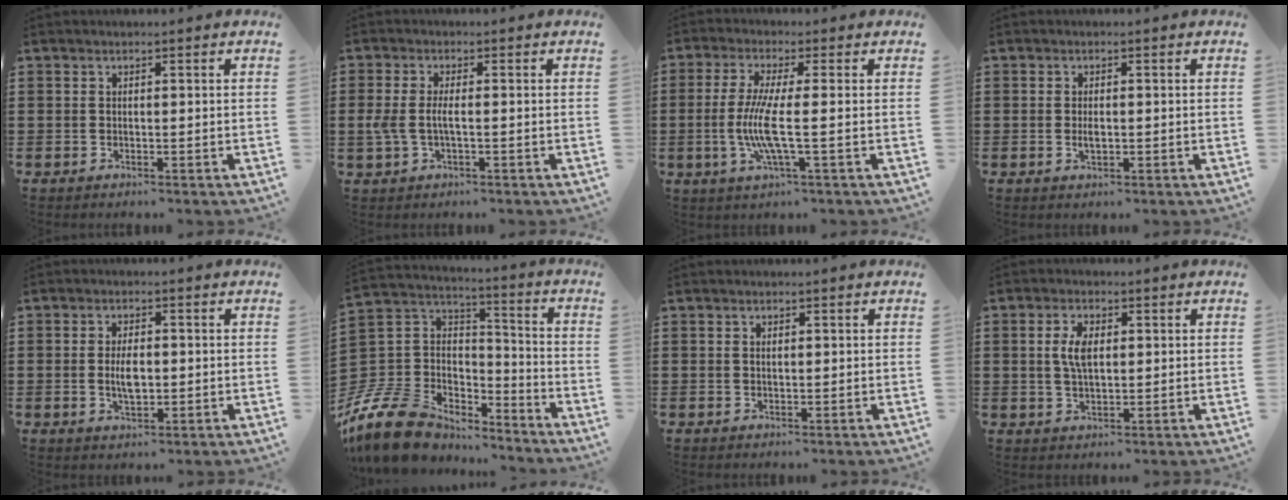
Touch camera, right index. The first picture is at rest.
{"total": 3.2, "force": [-0.6, 1.2, 2.9], "torque": [-0.083, -0.011, -0.020]}
{"total": 7.5, "force": [-1.1, 0.4, 7.4], "torque": [-0.166, -0.024, -0.030]}
{"total": 1.6, "force": [-0.1, 0.7, 1.4], "torque": [-0.027, 0.002, -0.002]}
{"total": 3.9, "force": [-0.2, 1.7, 3.5], "torque": [-0.067, 0.001, -0.003]}
{"total": 13.2, "force": [-10.5, 6.6, 4.6], "torque": [-0.133, 0.026, -0.202]}
{"total": 0.7, "force": [0.2, 0.3, 0.6], "torque": [-0.013, 0.001, 0.003]}
{"total": 4.7, "force": [0.8, 2.2, 4.0], "torque": [-0.084, 0.010, 0.011]}